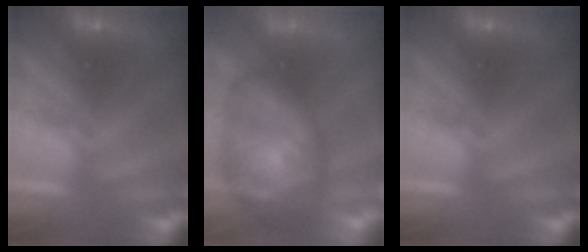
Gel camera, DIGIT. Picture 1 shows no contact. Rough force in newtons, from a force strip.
{"total": 10.3}
{"total": 0.0}